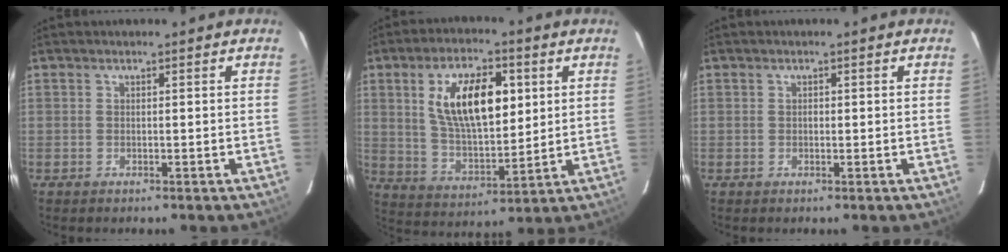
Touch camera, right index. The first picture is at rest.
{"total": 15.3, "force": [4.6, 7.0, 12.8], "torque": [-0.226, 0.011, 0.091]}
{"total": 0.5, "force": [0.0, 0.5, 0.2], "torque": [0.000, 0.002, 0.000]}